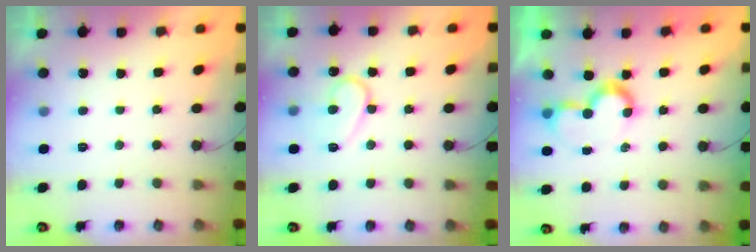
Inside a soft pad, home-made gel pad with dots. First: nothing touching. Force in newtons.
{"total": 12.2, "press": 12.1, "slide": 1.3}
{"total": 7.7, "press": 7.7, "slide": 0.2}